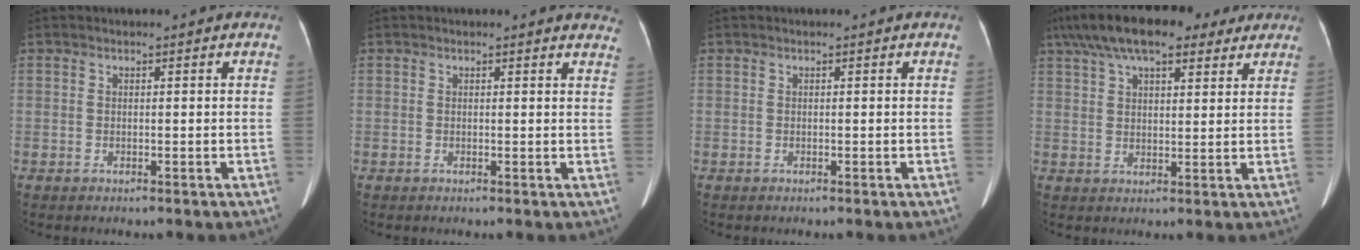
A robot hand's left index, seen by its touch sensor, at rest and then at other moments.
{"total": 5.2, "force": [5.0, 1.1, 0.5], "torque": [0.018, -0.019, 0.021]}
{"total": 0.0}
{"total": 16.7, "force": [12.0, 5.6, 10.2], "torque": [-0.189, 0.069, 0.188]}